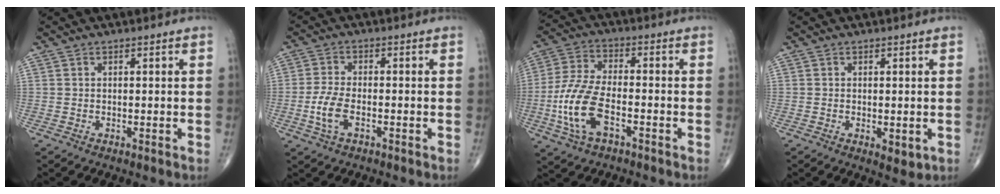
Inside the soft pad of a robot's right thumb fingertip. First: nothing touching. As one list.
[{"total": 5.5, "force": [-1.8, 2.7, 4.4], "torque": [-0.098, 0.010, -0.034]}, {"total": 12.1, "force": [-4.0, 5.7, 9.9], "torque": [-0.214, 0.020, -0.078]}, {"total": 2.8, "force": [-0.5, 1.3, 2.4], "torque": [-0.030, -0.008, -0.003]}]